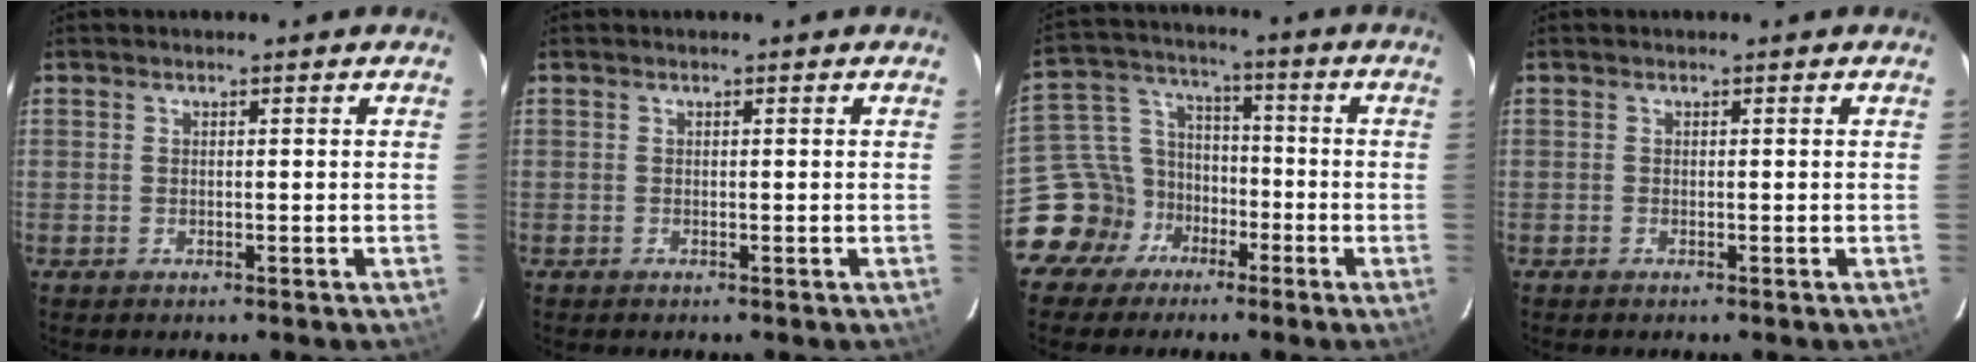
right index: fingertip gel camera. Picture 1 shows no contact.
{"total": 0.0}
{"total": 11.4, "force": [-6.5, 9.0, 2.4], "torque": [-0.068, 0.044, -0.108]}
{"total": 0.0}